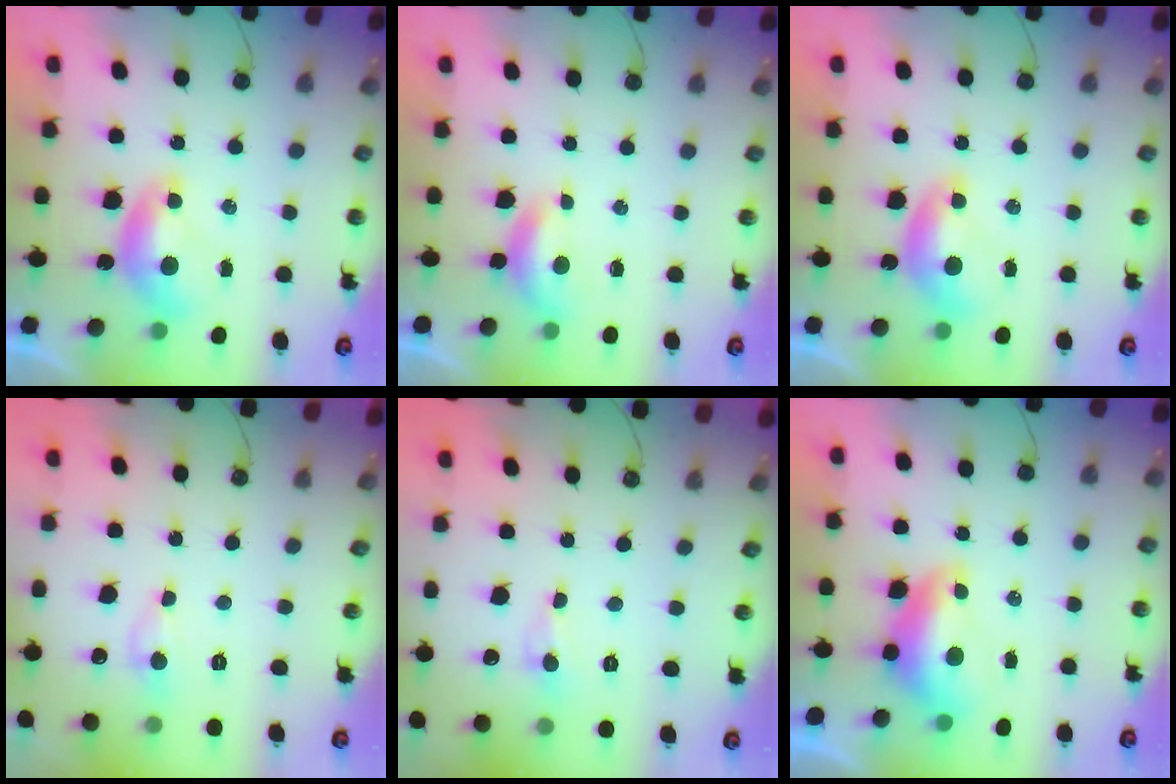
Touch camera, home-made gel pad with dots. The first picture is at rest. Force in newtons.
{"total": 1.2, "press": 1.1, "slide": 0.5}
{"total": 0.0}
{"total": 0.8, "press": 0.6, "slide": 0.5}
{"total": 0.0}
{"total": 1.9, "press": 1.8, "slide": 0.6}